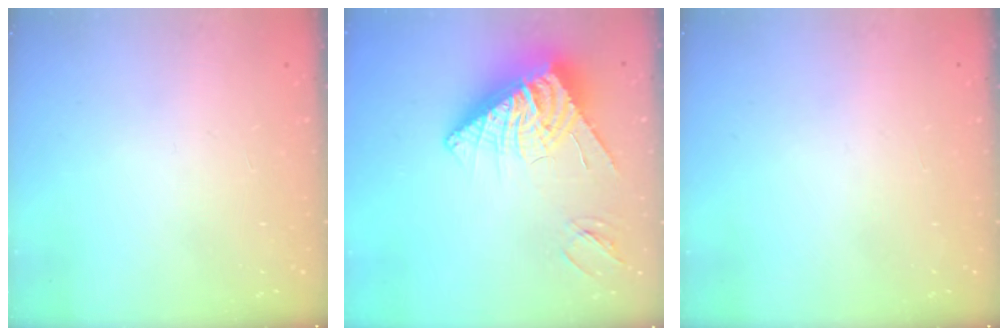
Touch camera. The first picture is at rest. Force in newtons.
{"total": 14.3, "press": 14.2, "slide": 1.8}
{"total": 0.0}